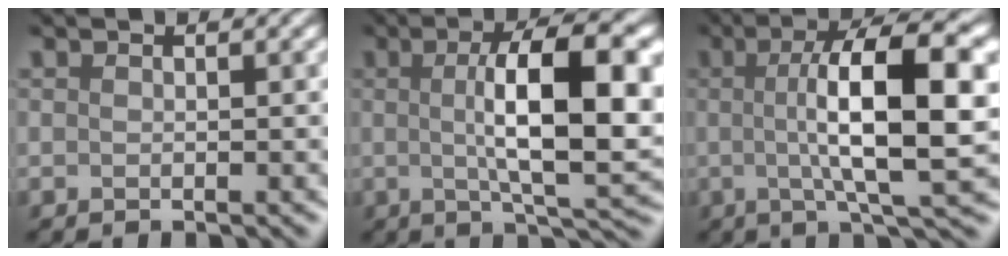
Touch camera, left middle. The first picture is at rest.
{"total": 9.0, "force": [0.6, 1.7, 8.8], "torque": [-0.141, 0.009, 0.030]}
{"total": 9.2, "force": [0.6, 1.4, 9.1], "torque": [-0.139, 0.015, 0.027]}